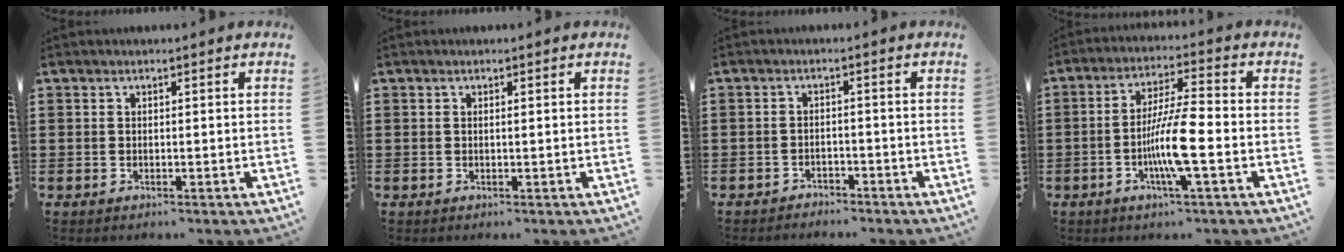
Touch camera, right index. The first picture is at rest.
{"total": 0.0}
{"total": 2.0, "force": [-2.0, 0.3, -0.1], "torque": [-0.005, 0.000, -0.044]}
{"total": 9.0, "force": [-2.3, 0.9, 8.6], "torque": [-0.170, -0.011, -0.048]}